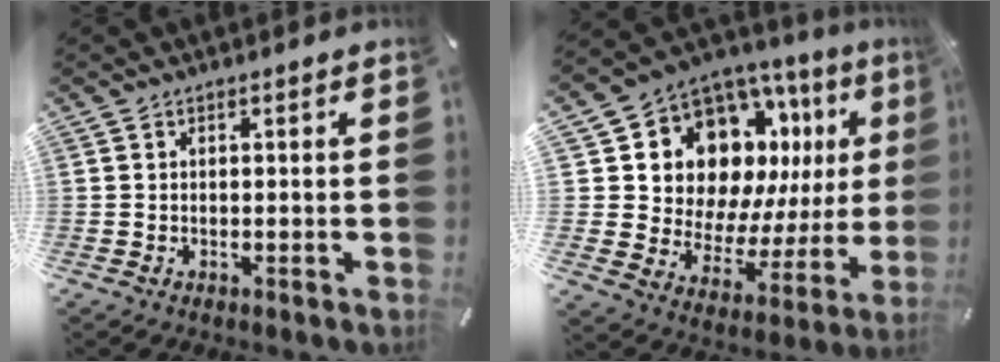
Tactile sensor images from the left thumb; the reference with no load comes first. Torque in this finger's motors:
{"motor_torque": [1.30, 1.71, 0.89, -0.73, 0.15]}